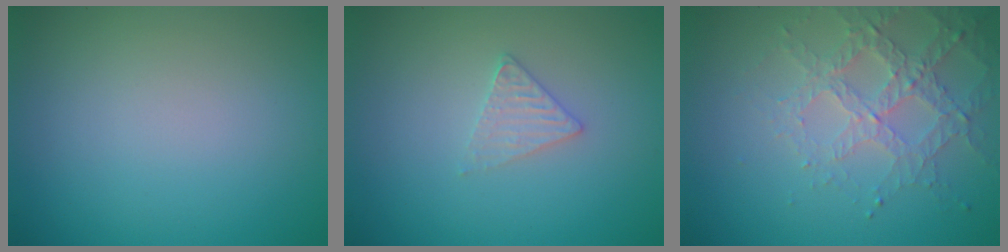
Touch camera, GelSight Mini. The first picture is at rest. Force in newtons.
{"total": 1.6, "press": 1.6, "slide": 0.2}
{"total": 3.1, "press": 3.1, "slide": 0.6}